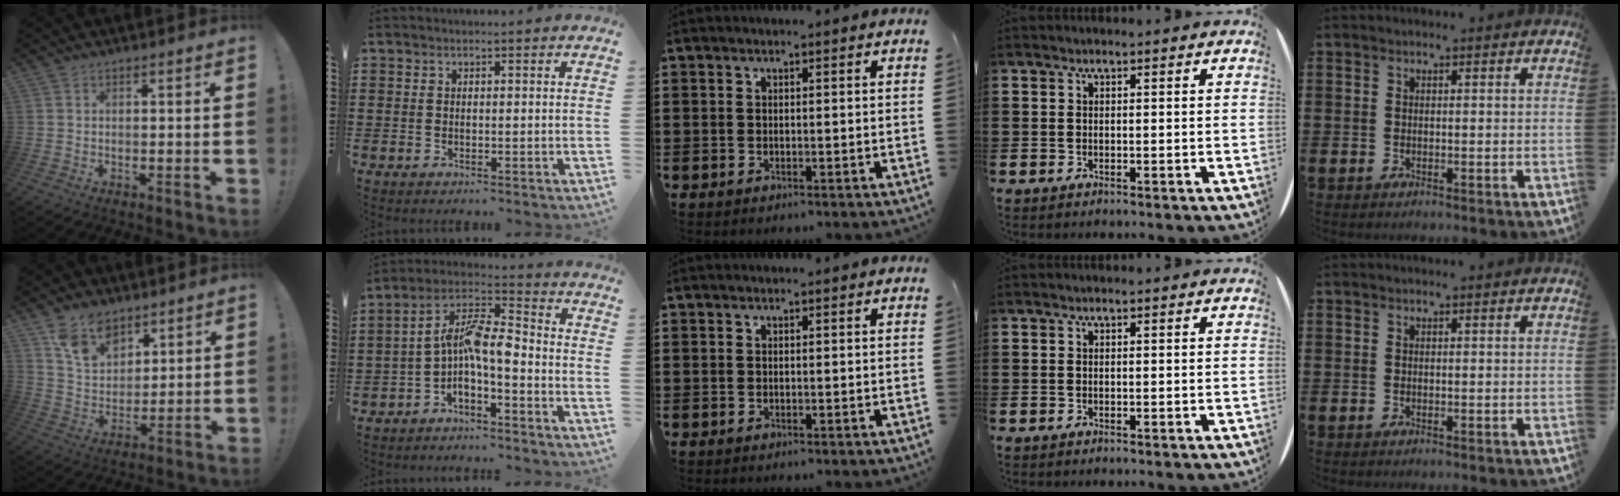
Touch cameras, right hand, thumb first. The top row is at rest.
{"thumb": {"total": 11.6, "force": [8.0, 7.1, 4.4], "torque": [-0.071, -0.047, 0.154]}, "index": {"total": 8.1, "force": [-1.1, 2.8, 7.6], "torque": [-0.161, -0.003, -0.027]}}